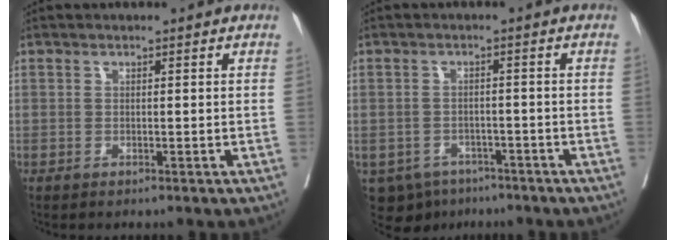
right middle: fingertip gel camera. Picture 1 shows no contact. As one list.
[{"total": 7.7, "force": [-5.1, 5.3, 2.1], "torque": [-0.034, 0.000, -0.070]}]